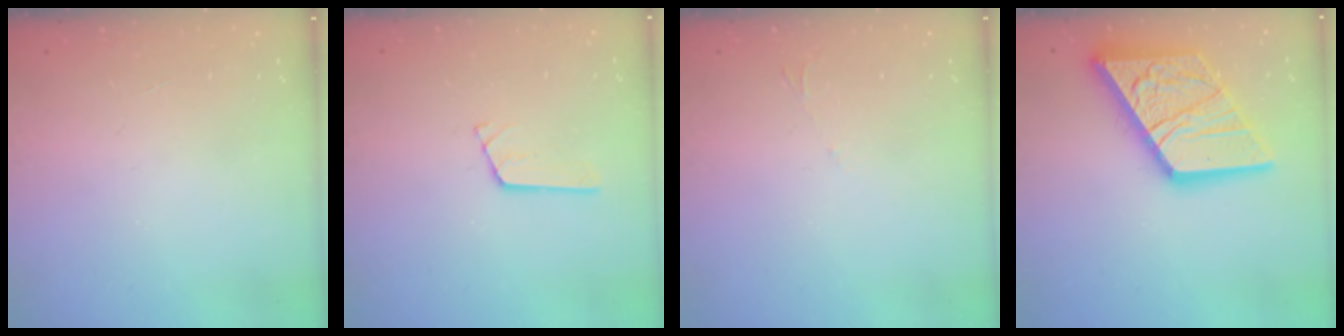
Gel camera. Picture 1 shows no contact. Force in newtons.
{"total": 2.9, "press": 2.8, "slide": 0.3}
{"total": 2.2, "press": 2.2, "slide": 0.4}
{"total": 22.4, "press": 22.2, "slide": 2.6}